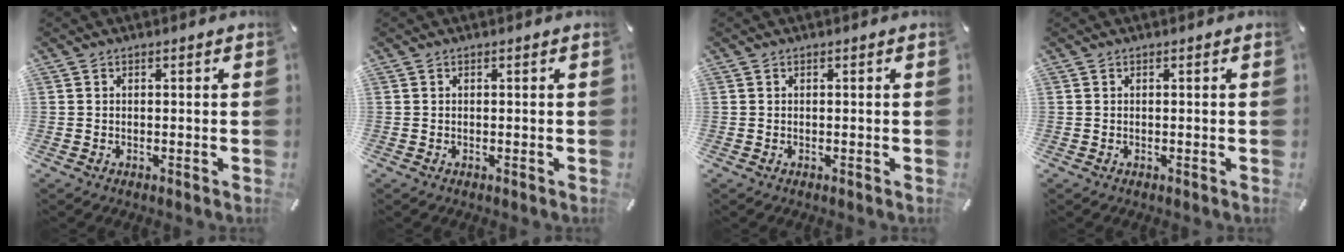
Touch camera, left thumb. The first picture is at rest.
{"total": 0.0}
{"total": 0.0}
{"total": 0.0}